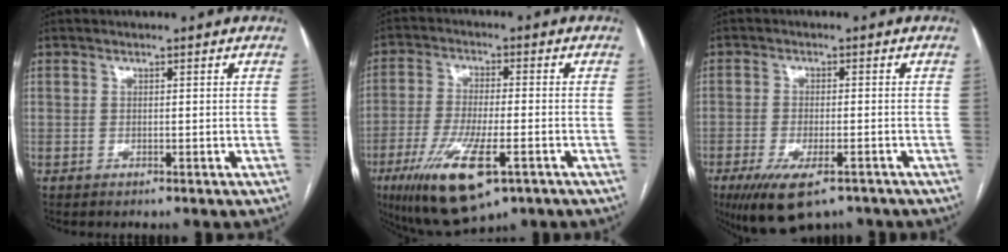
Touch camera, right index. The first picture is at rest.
{"total": 13.8, "force": [-6.7, 3.6, 11.5], "torque": [-0.224, -0.026, -0.106]}
{"total": 9.7, "force": [-6.4, 3.1, 6.6], "torque": [-0.112, -0.018, -0.101]}